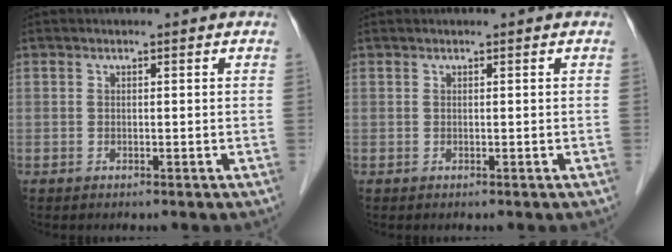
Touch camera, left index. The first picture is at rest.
{"total": 0.0}